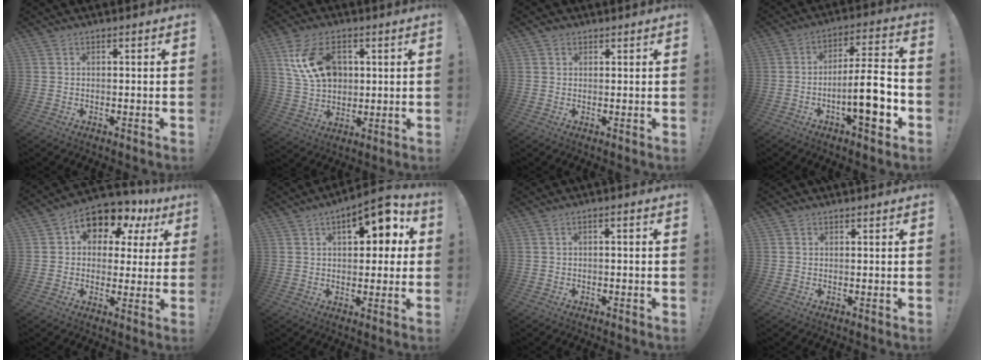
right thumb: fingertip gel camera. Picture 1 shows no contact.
{"total": 15.0, "force": [5.1, 10.0, 10.0], "torque": [-0.186, -0.006, 0.099]}
{"total": 1.6, "force": [1.0, 1.2, 0.4], "torque": [0.002, -0.003, 0.016]}
{"total": 15.7, "force": [-5.1, 3.7, 14.4], "torque": [-0.222, 0.020, -0.084]}
{"total": 9.8, "force": [5.4, 6.6, 4.9], "torque": [-0.075, -0.044, 0.096]}
{"total": 10.6, "force": [4.1, 5.3, 8.2], "torque": [-0.099, -0.014, 0.064]}
{"total": 1.6, "force": [-1.2, 0.0, 1.0], "torque": [-0.018, 0.004, -0.022]}
{"total": 0.7, "force": [0.5, 0.5, 0.0], "torque": [0.001, 0.000, 0.010]}